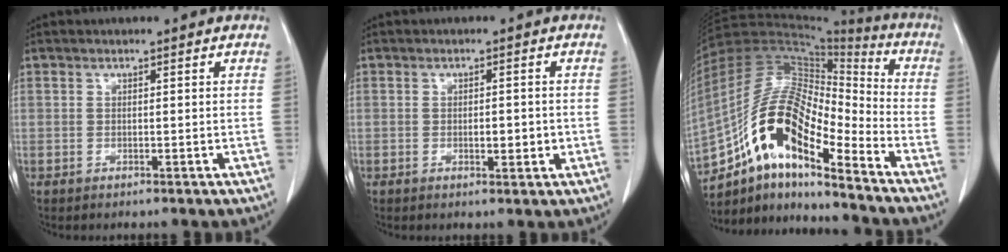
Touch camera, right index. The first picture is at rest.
{"total": 2.6, "force": [-0.5, 1.0, 2.3], "torque": [-0.038, 0.000, -0.004]}
{"total": 17.1, "force": [-10.3, 4.8, 12.8], "torque": [-0.249, 0.033, -0.181]}